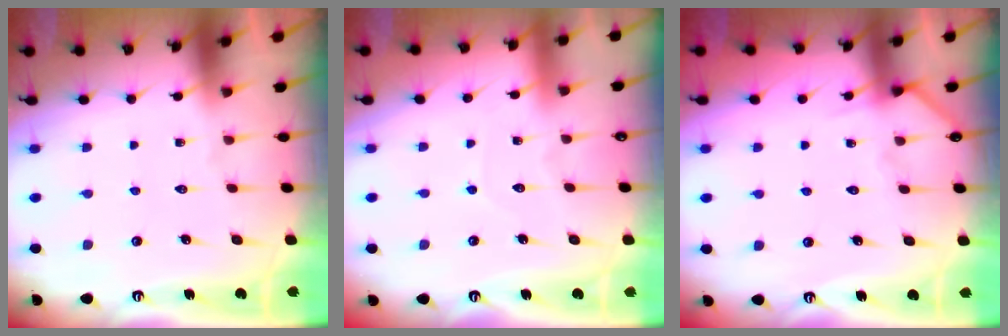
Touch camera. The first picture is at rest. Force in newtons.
{"total": 2.5, "press": 2.5, "slide": 0.2}
{"total": 3.1, "press": 3.1, "slide": 0.3}